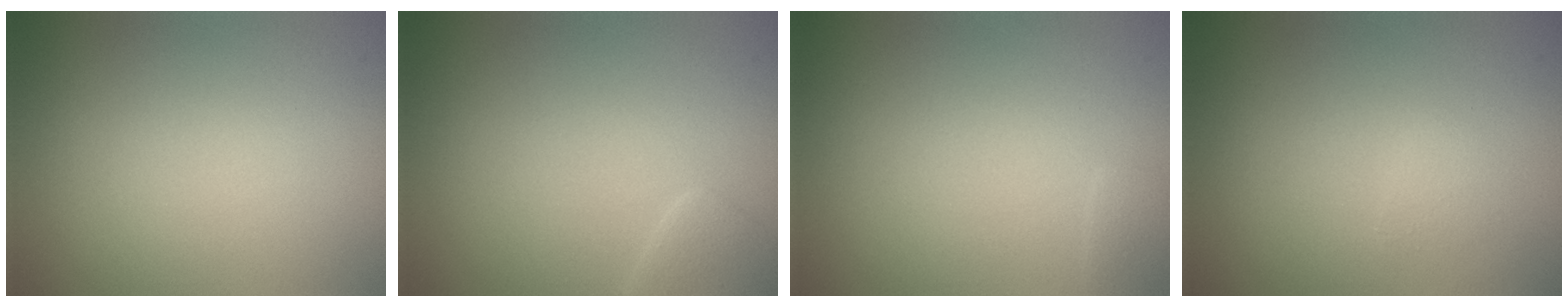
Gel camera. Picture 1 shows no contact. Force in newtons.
{"total": 1.4, "press": 1.4, "slide": 0.1}
{"total": 0.8, "press": 0.8, "slide": 0.1}
{"total": 0.6, "press": 0.6, "slide": 0.1}